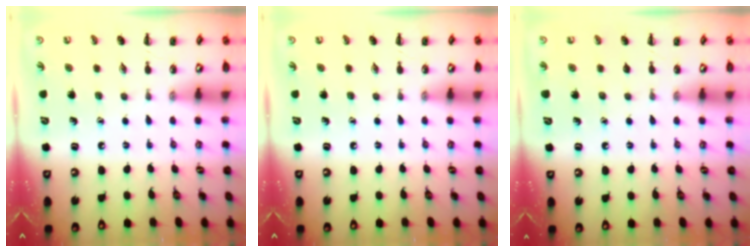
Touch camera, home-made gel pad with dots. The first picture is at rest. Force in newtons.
{"total": 0.0}
{"total": 0.0}